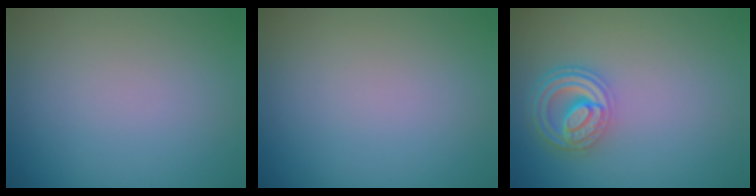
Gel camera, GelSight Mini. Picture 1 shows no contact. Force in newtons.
{"total": 0.0}
{"total": 4.6, "press": 3.5, "slide": 2.9}